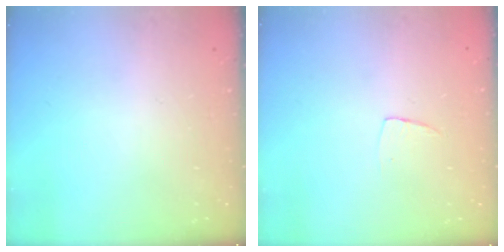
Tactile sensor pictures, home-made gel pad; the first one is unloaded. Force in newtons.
{"total": 3.5, "press": 3.5, "slide": 0.3}